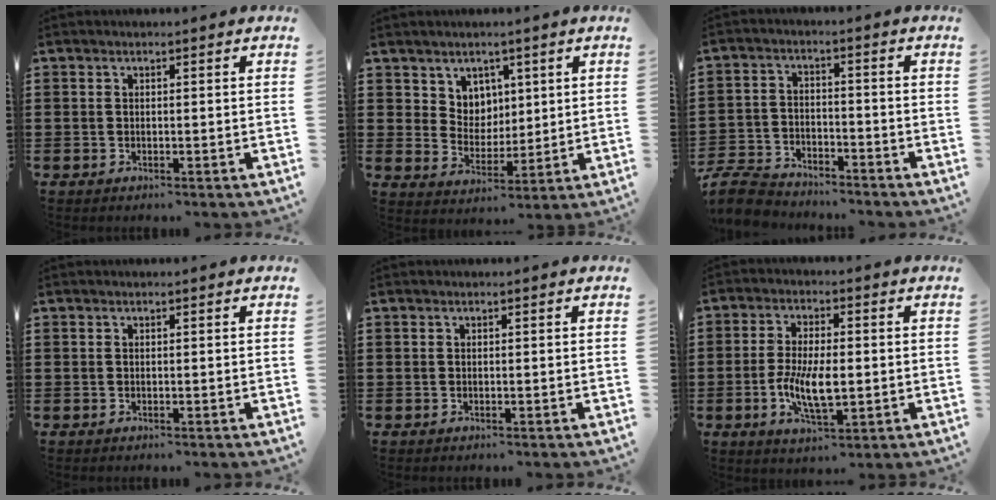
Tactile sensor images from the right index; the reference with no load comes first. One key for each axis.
{"total": 5.3, "fx": 3.3, "fy": 4.2, "fz": 0.2, "tx": -0.031, "ty": 0.002, "tz": 0.061}
{"total": 6.3, "fx": -6.0, "fy": 1.3, "fz": 1.3, "tx": -0.043, "ty": 0.005, "tz": -0.123}
{"total": 0.0}
{"total": 0.0}
{"total": 7.7, "fx": -1.1, "fy": 3.2, "fz": 7.0, "tx": -0.148, "ty": -0.004, "tz": -0.025}